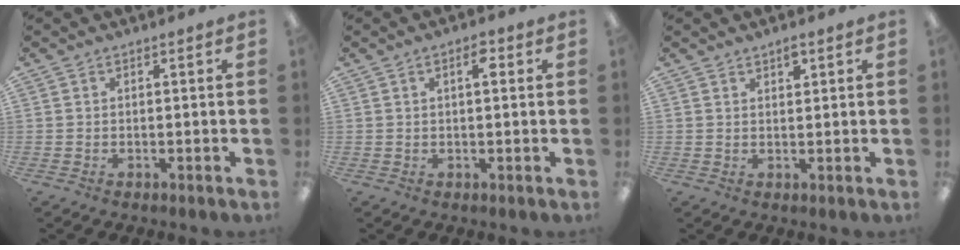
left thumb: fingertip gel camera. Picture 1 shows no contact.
{"total": 3.5, "force": [1.3, 1.3, 2.9], "torque": [-0.045, 0.001, 0.016]}
{"total": 2.2, "force": [1.6, 0.9, 1.2], "torque": [-0.009, -0.007, 0.026]}